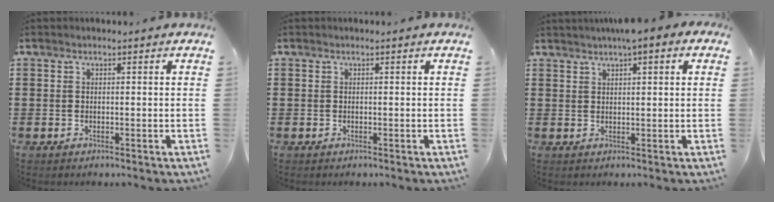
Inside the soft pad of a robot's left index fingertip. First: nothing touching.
{"total": 0.0}
{"total": 3.2, "force": [2.2, 0.3, 2.4], "torque": [-0.050, 0.006, 0.039]}